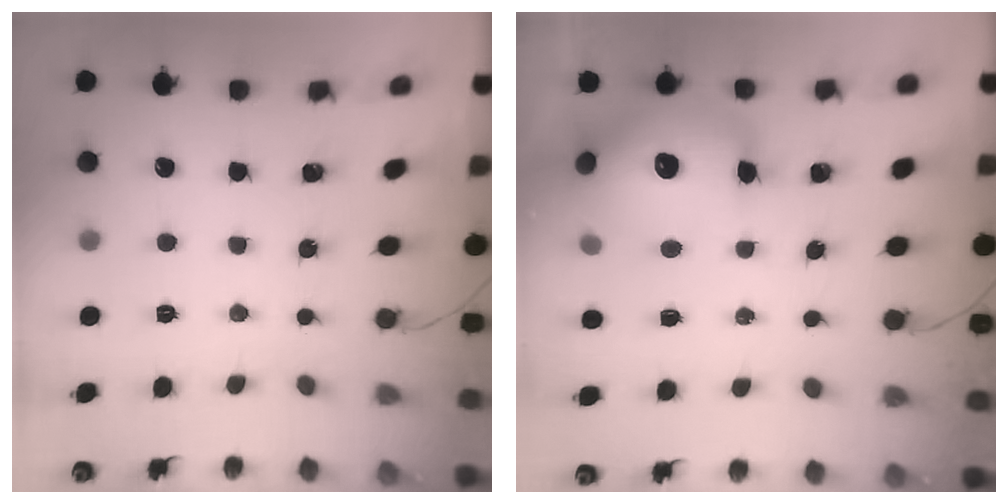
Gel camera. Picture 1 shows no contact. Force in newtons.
{"total": 17.3, "press": 16.8, "slide": 3.9}